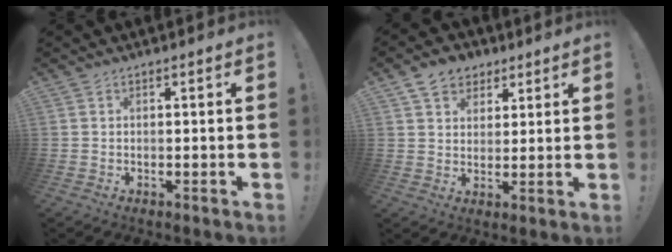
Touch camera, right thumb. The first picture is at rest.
{"total": 8.6, "force": [4.9, 6.6, 2.5], "torque": [-0.033, -0.021, 0.096]}